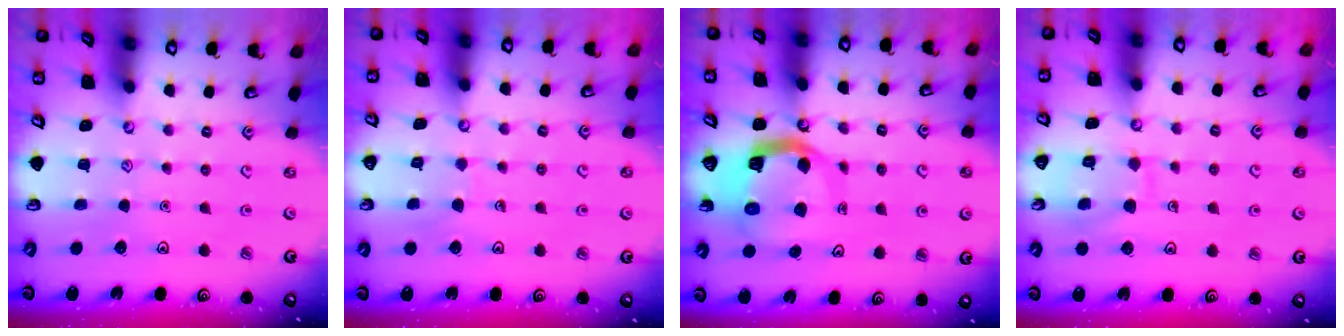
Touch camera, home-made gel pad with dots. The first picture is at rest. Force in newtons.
{"total": 4.4, "press": 4.3, "slide": 0.3}
{"total": 9.5, "press": 9.4, "slide": 1.2}
{"total": 8.8, "press": 8.8, "slide": 0.5}